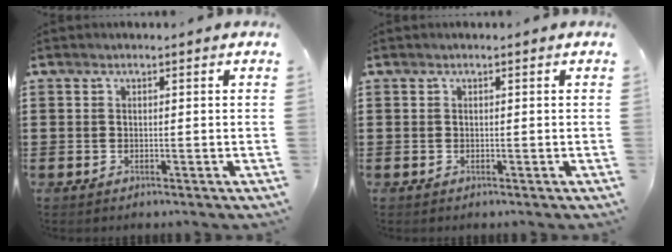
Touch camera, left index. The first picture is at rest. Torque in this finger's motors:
{"motor_torque": [0.15, 0.13, 0.00, 0.00]}